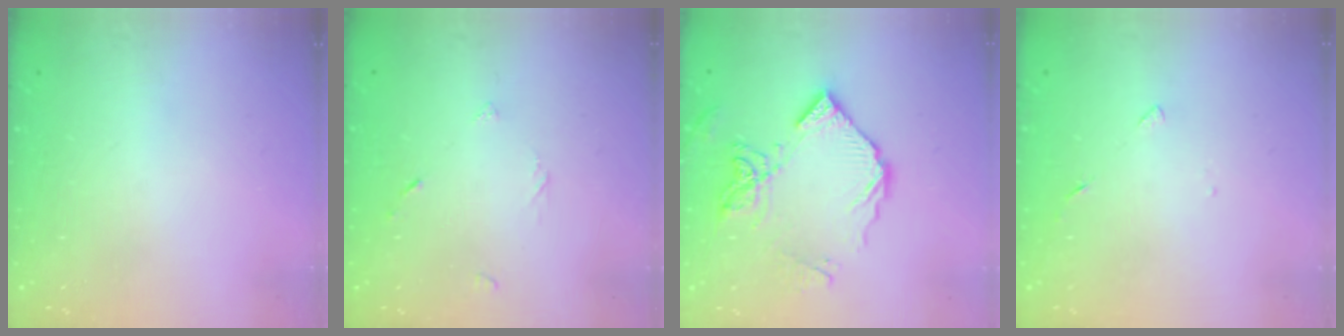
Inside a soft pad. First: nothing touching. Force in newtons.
{"total": 2.0, "press": 2.0, "slide": 0.2}
{"total": 11.6, "press": 11.5, "slide": 1.3}
{"total": 2.7, "press": 2.6, "slide": 0.3}